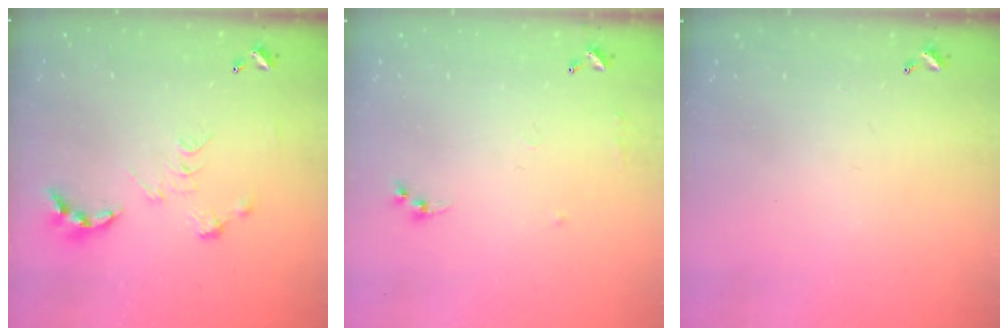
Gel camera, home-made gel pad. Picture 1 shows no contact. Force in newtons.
{"total": 6.4, "press": 6.4, "slide": 0.8}
{"total": 0.0}